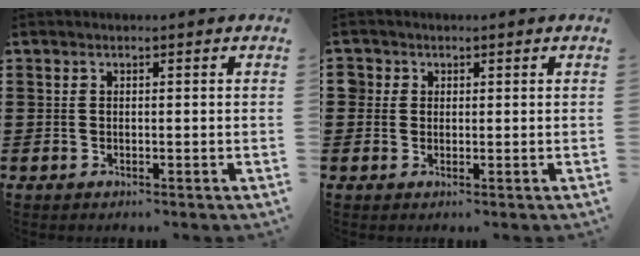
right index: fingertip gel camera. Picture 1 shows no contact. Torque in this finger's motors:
{"motor_torque": [-0.01, 0.01, 0.01, 0.00]}